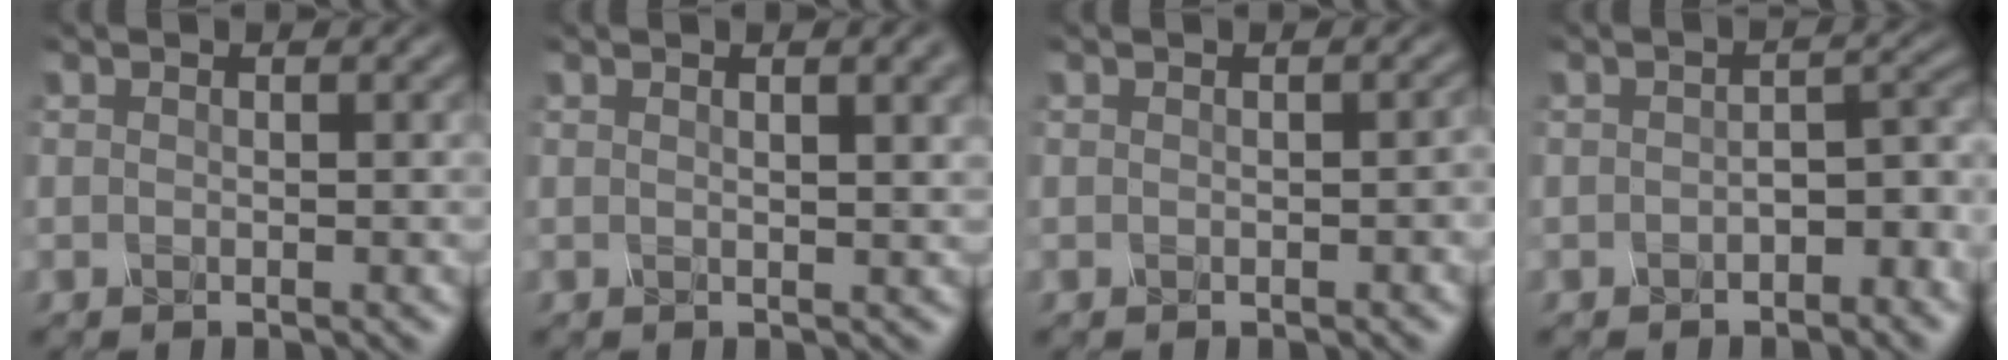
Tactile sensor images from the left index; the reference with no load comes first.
{"total": 3.7, "force": [1.7, 1.4, 3.0], "torque": [-0.022, 0.009, 0.015]}
{"total": 0.6, "force": [-0.2, 0.2, 0.6], "torque": [-0.008, 0.001, 0.000]}
{"total": 3.1, "force": [-1.4, 1.6, 2.3], "torque": [-0.032, 0.004, -0.022]}